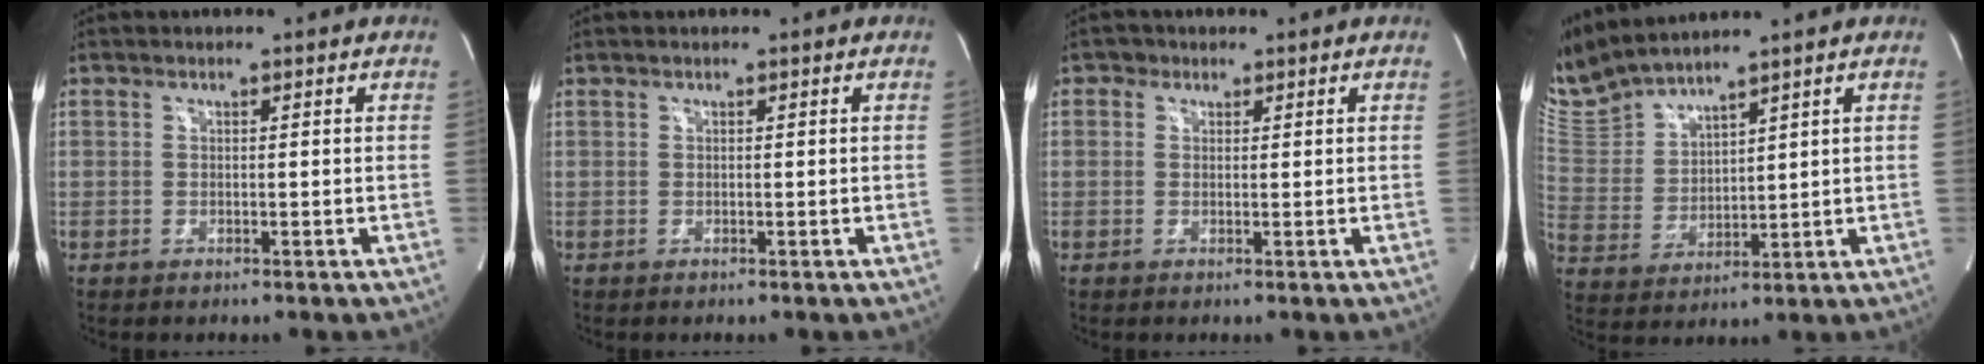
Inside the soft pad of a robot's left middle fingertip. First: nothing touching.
{"total": 0.0}
{"total": 1.5, "force": [0.8, 1.3, 0.3], "torque": [-0.002, 0.003, 0.008]}
{"total": 10.1, "force": [9.8, 0.1, 2.6], "torque": [-0.079, 0.007, 0.216]}